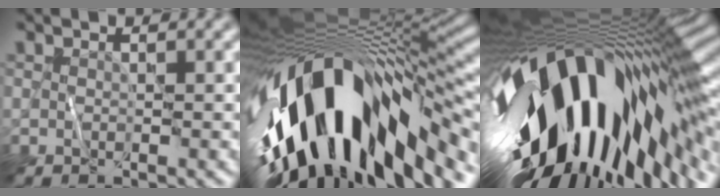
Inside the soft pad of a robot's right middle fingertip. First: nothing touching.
{"total": 17.4, "force": [-4.1, 8.4, 14.7], "torque": [-0.261, -0.029, -0.054]}
{"total": 18.8, "force": [-3.2, 8.9, 16.2], "torque": [-0.294, -0.040, -0.051]}